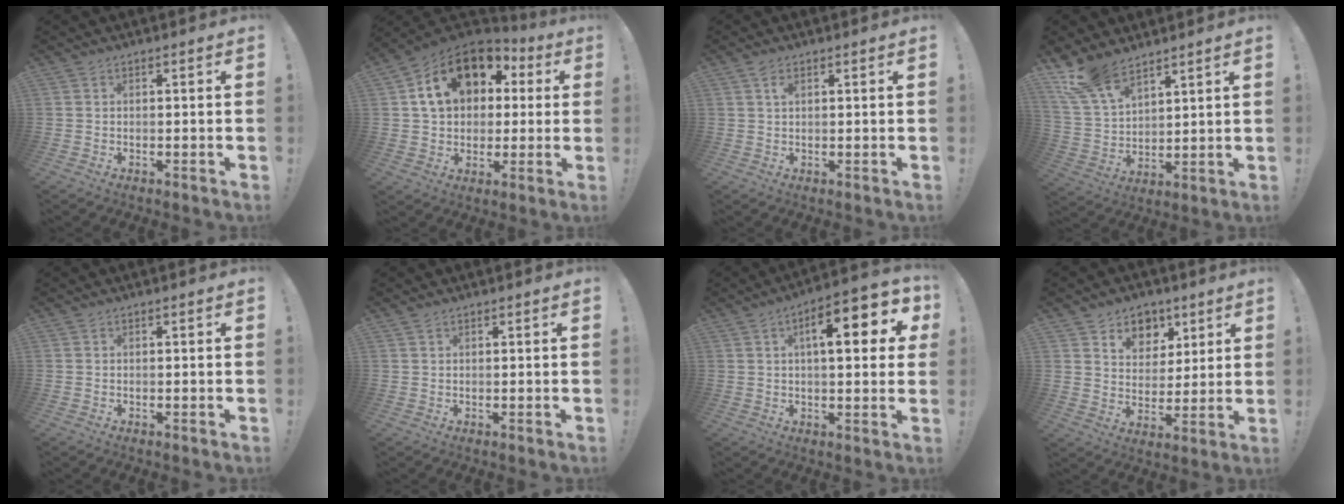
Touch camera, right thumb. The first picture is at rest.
{"total": 18.1, "force": [6.3, 13.0, 11.0], "torque": [-0.170, -0.006, 0.123]}
{"total": 2.0, "force": [1.1, 0.9, 1.4], "torque": [-0.016, -0.005, 0.017]}
{"total": 12.2, "force": [9.6, 5.2, 5.3], "torque": [-0.113, -0.057, 0.186]}
{"total": 0.0}
{"total": 0.9, "force": [0.7, 0.2, 0.4], "torque": [-0.009, 0.000, 0.014]}
{"total": 13.0, "force": [3.8, 4.5, 11.5], "torque": [-0.154, -0.009, 0.051]}
{"total": 9.6, "force": [5.5, 7.6, 2.3], "torque": [-0.026, -0.039, 0.108]}